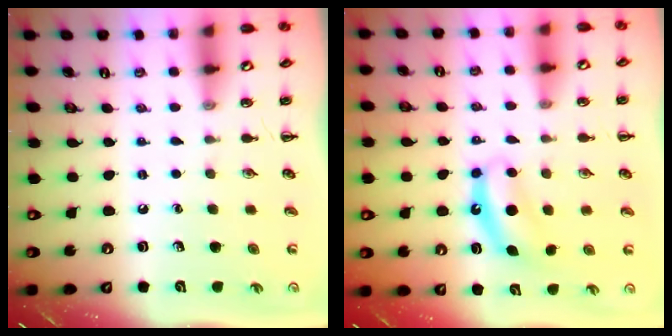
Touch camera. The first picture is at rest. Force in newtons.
{"total": 6.4, "press": 6.4, "slide": 1.0}